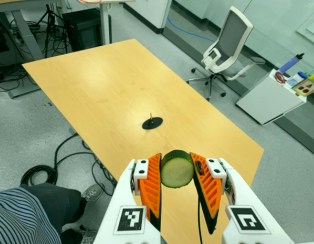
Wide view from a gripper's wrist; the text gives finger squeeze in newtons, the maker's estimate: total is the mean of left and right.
{"total": 10.2, "left": 9.7, "right": 10.7}